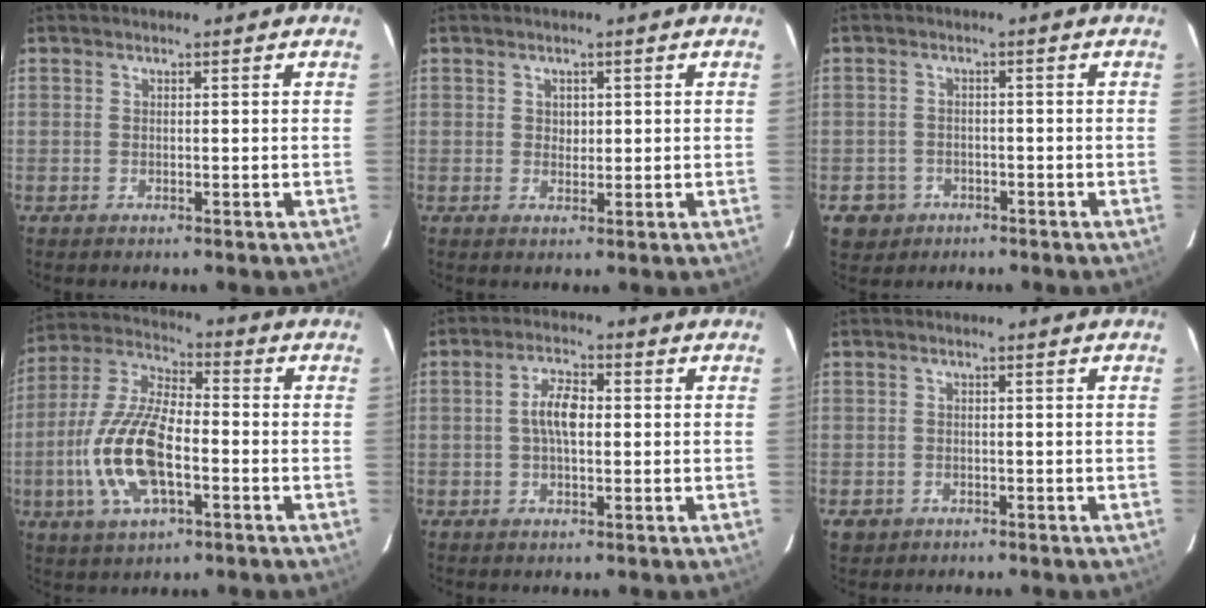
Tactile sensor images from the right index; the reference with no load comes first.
{"total": 1.6, "force": [0.5, 1.5, 0.5], "torque": [-0.004, 0.005, 0.009]}
{"total": 4.7, "force": [-2.1, 4.1, 0.8], "torque": [-0.031, 0.013, -0.025]}
{"total": 16.2, "force": [-4.3, 6.7, 14.1], "torque": [-0.303, -0.003, -0.083]}
{"total": 5.3, "force": [0.2, 2.4, 4.8], "torque": [-0.092, 0.012, 0.003]}
{"total": 2.7, "force": [-1.0, 2.4, 0.8], "torque": [-0.022, 0.001, -0.009]}